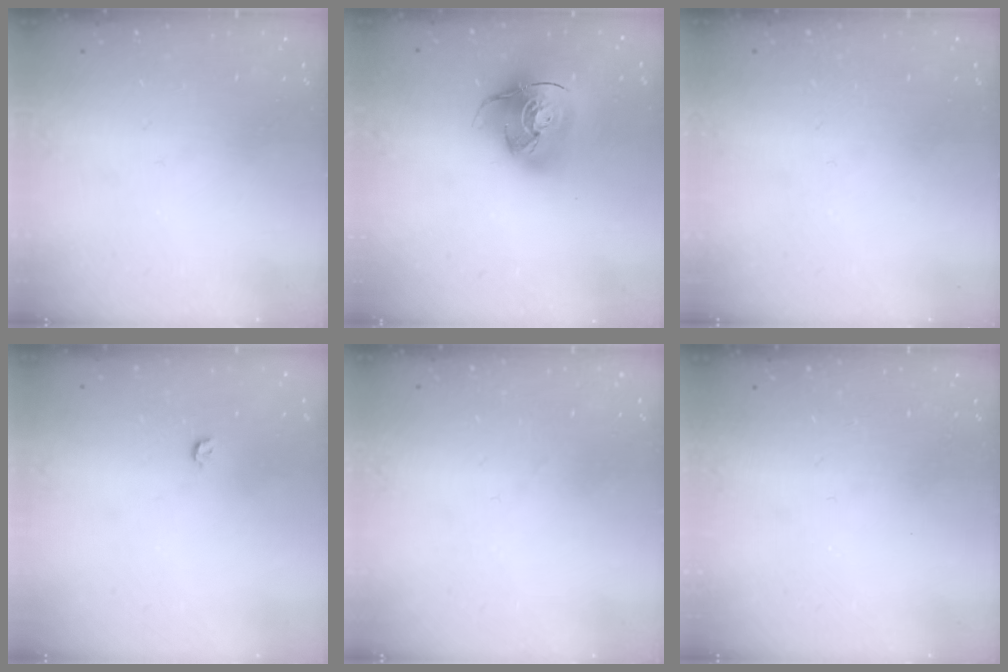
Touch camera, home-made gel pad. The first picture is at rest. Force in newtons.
{"total": 14.9, "press": 14.8, "slide": 1.9}
{"total": 0.0}
{"total": 3.2, "press": 3.2, "slide": 0.6}
{"total": 1.1, "press": 1.1, "slide": 0.1}
{"total": 0.0}